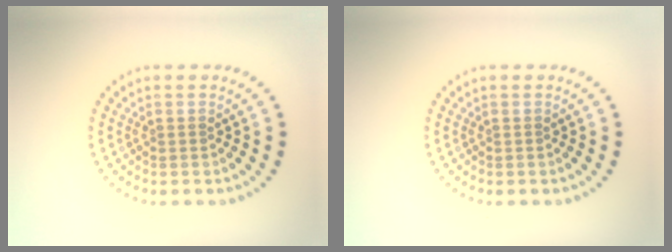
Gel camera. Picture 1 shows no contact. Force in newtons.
{"total": 0.0}